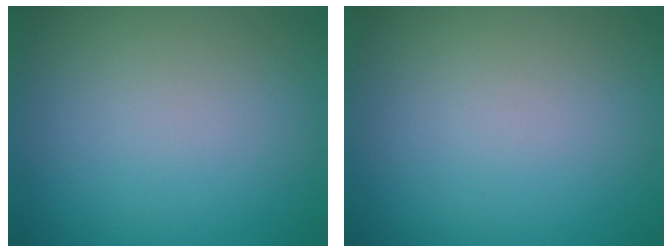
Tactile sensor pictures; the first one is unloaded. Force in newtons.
{"total": 0.0}